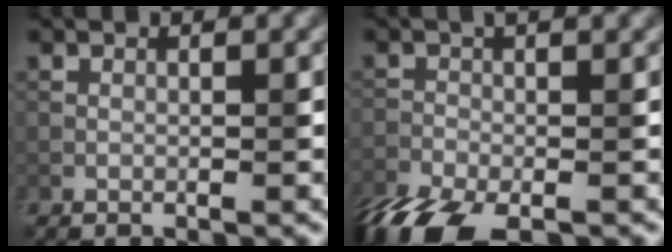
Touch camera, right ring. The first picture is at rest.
{"total": 7.8, "force": [-5.0, 2.7, 5.3], "torque": [-0.110, -0.027, -0.096]}